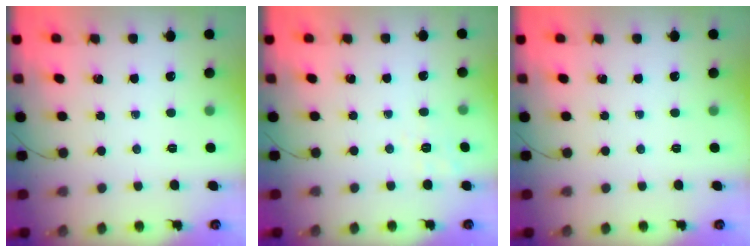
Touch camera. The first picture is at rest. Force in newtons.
{"total": 2.8, "press": 2.1, "slide": 1.9}
{"total": 0.0}